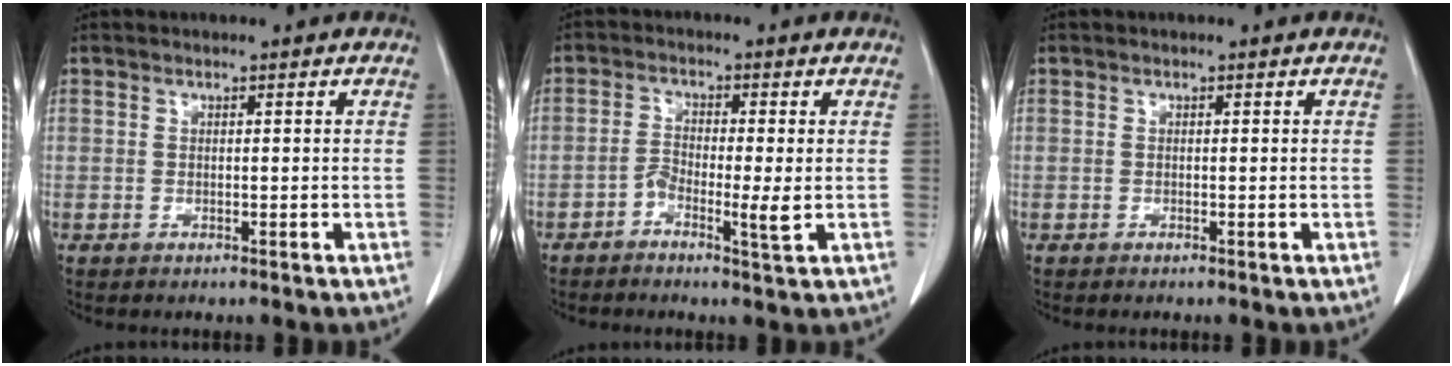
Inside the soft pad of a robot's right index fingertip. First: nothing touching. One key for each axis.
{"total": 4.1, "fx": -1.4, "fy": 0.7, "fz": 3.8, "tx": -0.069, "ty": 0.001, "tz": -0.025}
{"total": 0.0}